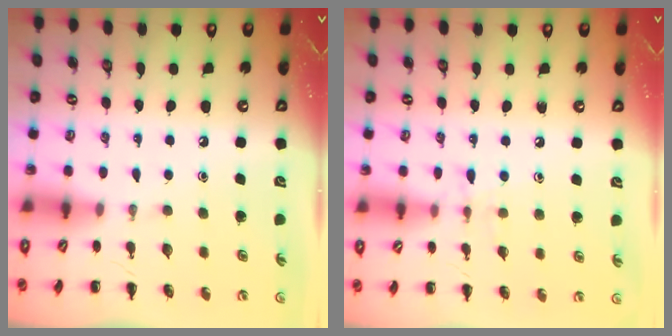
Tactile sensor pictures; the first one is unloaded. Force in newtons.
{"total": 6.5, "press": 6.3, "slide": 1.4}